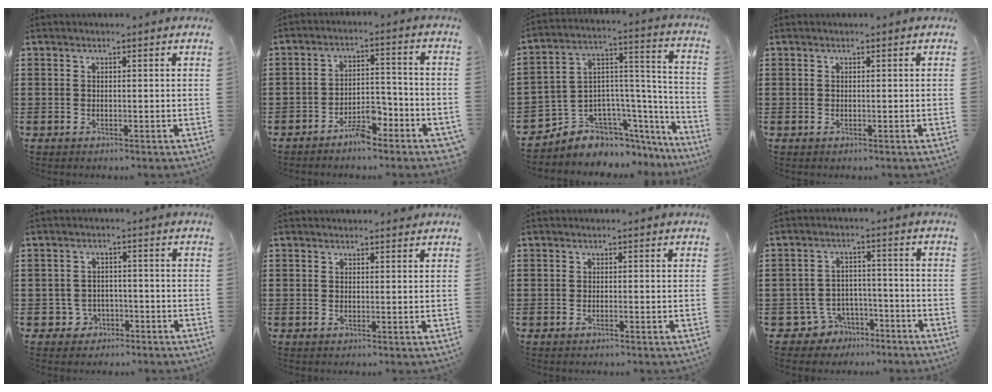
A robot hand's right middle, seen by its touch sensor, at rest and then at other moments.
{"total": 5.7, "force": [-4.5, 1.8, 3.0], "torque": [-0.053, 0.016, -0.085]}
{"total": 5.3, "force": [-4.0, 3.4, -0.5], "torque": [-0.009, -0.014, -0.077]}
{"total": 0.0}
{"total": 2.9, "force": [-2.2, 1.9, 0.4], "torque": [-0.016, 0.004, -0.048]}
{"total": 0.6, "force": [0.4, 0.4, 0.1], "torque": [-0.002, 0.002, 0.007]}
{"total": 0.7, "force": [-0.5, 0.0, 0.5], "torque": [-0.010, -0.001, -0.009]}
{"total": 5.0, "force": [-4.2, 2.6, 0.7], "torque": [-0.035, 0.011, -0.088]}